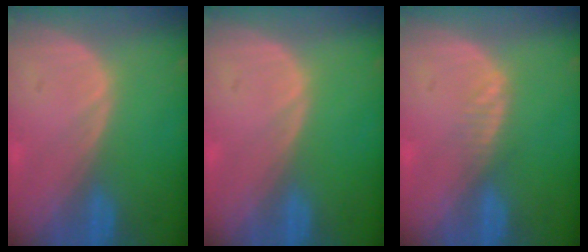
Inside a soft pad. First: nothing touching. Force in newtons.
{"total": 0.0}
{"total": 1.6, "press": 1.6, "slide": 0.1}